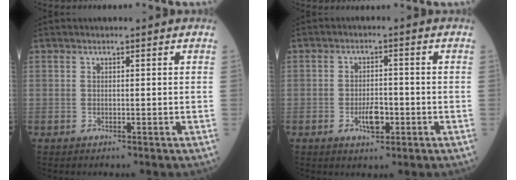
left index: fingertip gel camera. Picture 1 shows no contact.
{"total": 3.7, "force": [-1.4, 1.5, 3.1], "torque": [-0.053, 0.002, -0.021]}